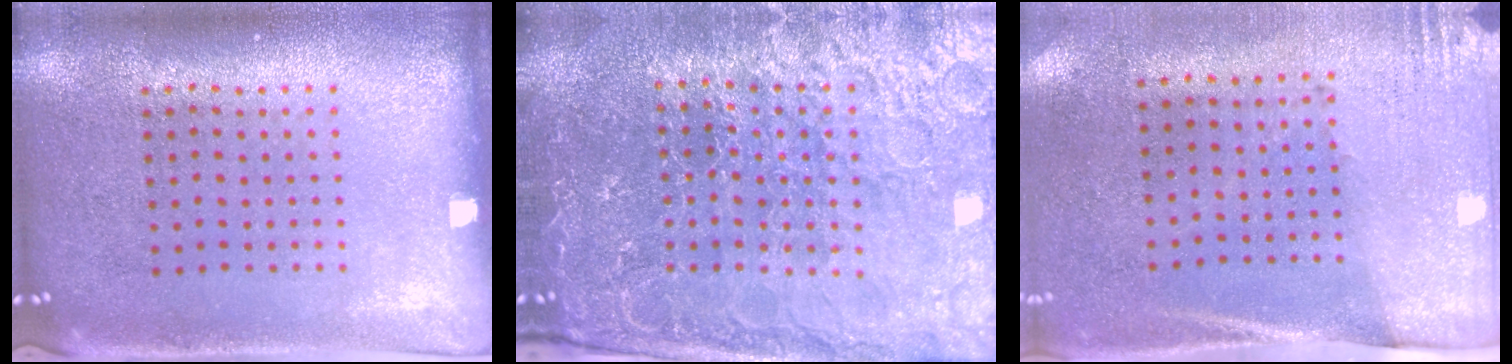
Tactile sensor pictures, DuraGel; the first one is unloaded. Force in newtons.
{"total": 4.8, "press": 4.5, "slide": 1.6}
{"total": 2.7, "press": 2.4, "slide": 1.3}